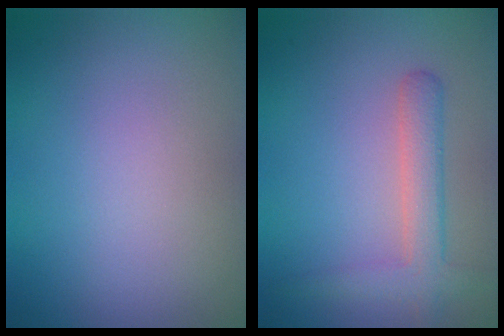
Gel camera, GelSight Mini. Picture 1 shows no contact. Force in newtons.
{"total": 3.0, "press": 3.0, "slide": 0.2}